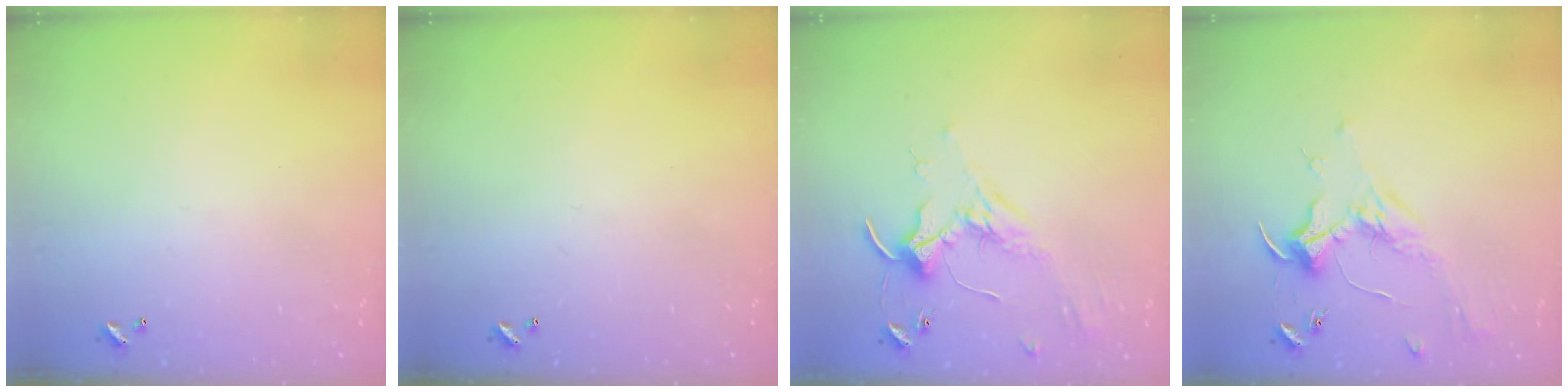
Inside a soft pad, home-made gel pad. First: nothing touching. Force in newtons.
{"total": 0.0}
{"total": 1.8, "press": 1.8, "slide": 0.4}
{"total": 1.8, "press": 1.6, "slide": 0.7}